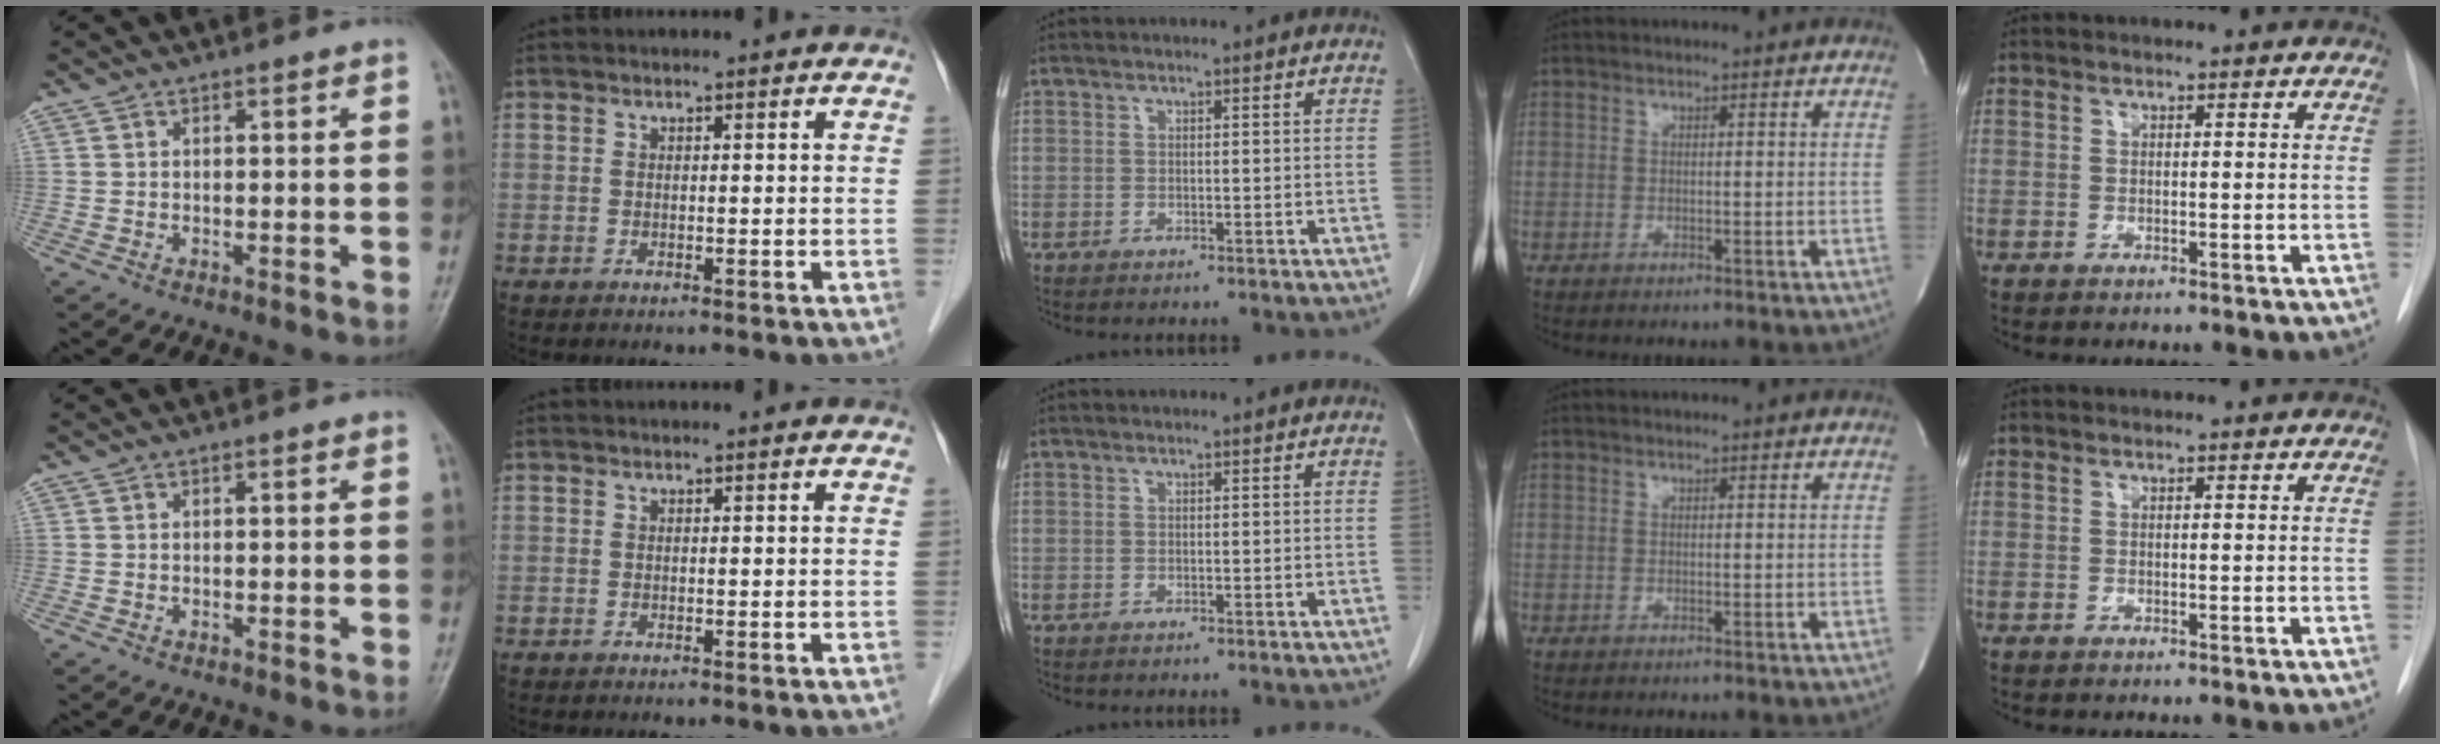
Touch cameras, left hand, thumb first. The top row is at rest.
{}